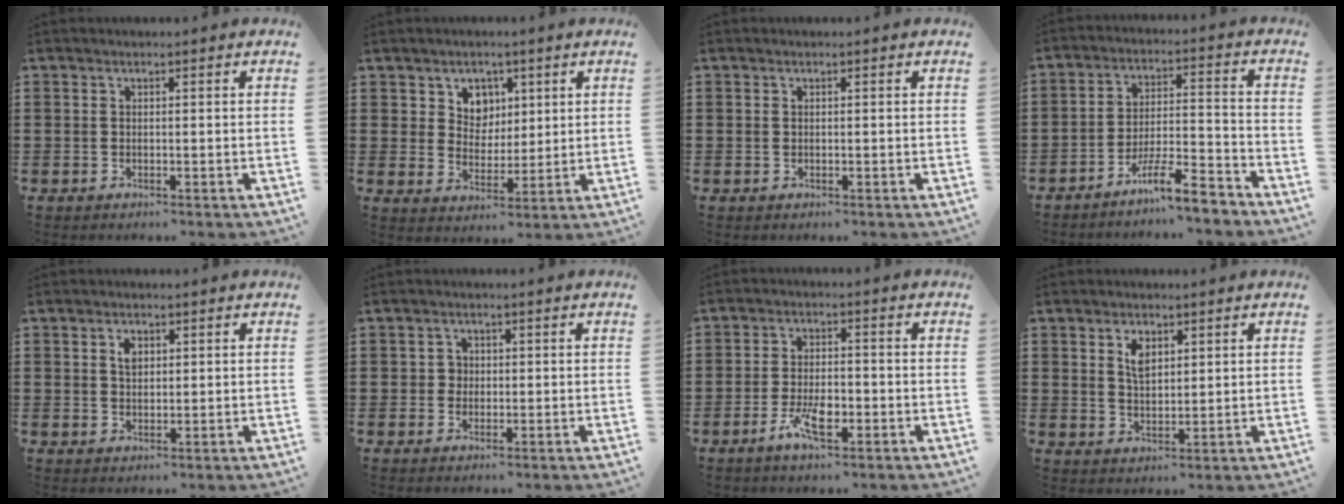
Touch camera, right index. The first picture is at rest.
{"total": 4.6, "force": [2.4, 3.9, 0.8], "torque": [-0.031, 0.005, 0.042]}
{"total": 0.0}
{"total": 8.1, "force": [-6.8, 0.5, 4.4], "torque": [-0.080, 0.004, -0.127]}
{"total": 2.0, "force": [0.9, 1.1, 1.4], "torque": [-0.032, 0.002, 0.017]}
{"total": 1.5, "force": [0.1, 1.3, 0.6], "torque": [-0.017, 0.004, 0.002]}
{"total": 5.6, "force": [-2.5, 2.1, 4.5], "torque": [-0.100, -0.001, -0.049]}
{"total": 3.3, "force": [1.7, 1.6, 2.3], "torque": [-0.044, 0.000, 0.029]}